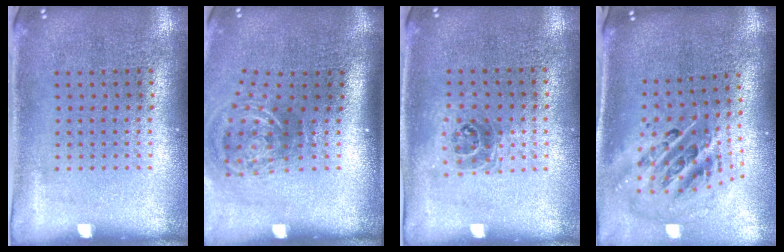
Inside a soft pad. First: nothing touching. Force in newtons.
{"total": 2.3, "press": 1.3, "slide": 1.8}
{"total": 1.0, "press": 0.9, "slide": 0.5}
{"total": 2.7, "press": 1.9, "slide": 2.0}